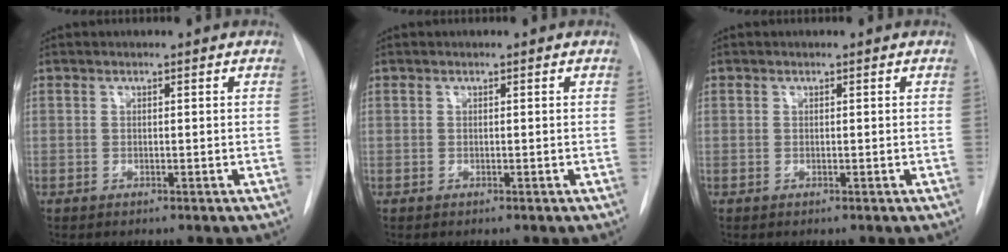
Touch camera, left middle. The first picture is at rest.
{"total": 0.0}
{"total": 0.0}